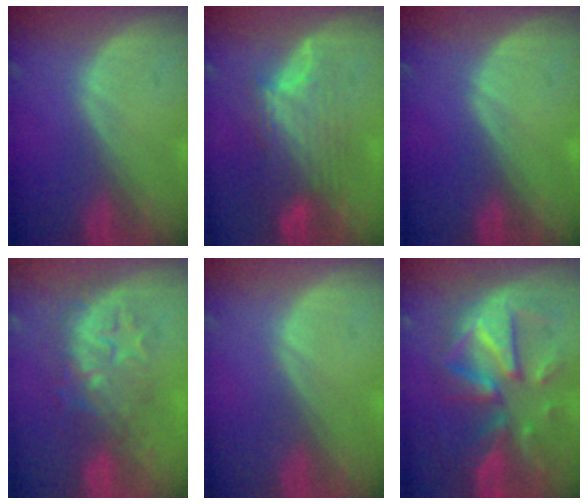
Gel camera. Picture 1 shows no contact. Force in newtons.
{"total": 7.7, "press": 7.4, "slide": 2.2}
{"total": 0.0}
{"total": 9.3, "press": 8.1, "slide": 4.6}
{"total": 0.5, "press": 0.1, "slide": 0.5}
{"total": 12.4, "press": 12.3, "slide": 1.2}